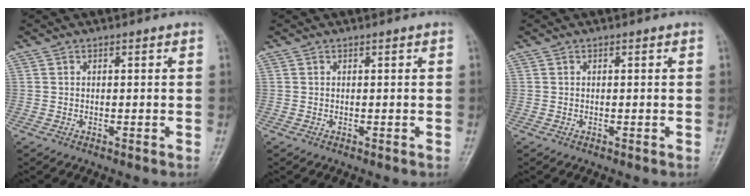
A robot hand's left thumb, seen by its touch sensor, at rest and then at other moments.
{"total": 0.0}
{"total": 0.0}